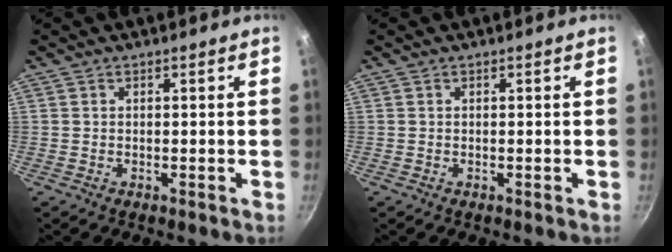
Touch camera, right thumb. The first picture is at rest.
{"total": 0.0}